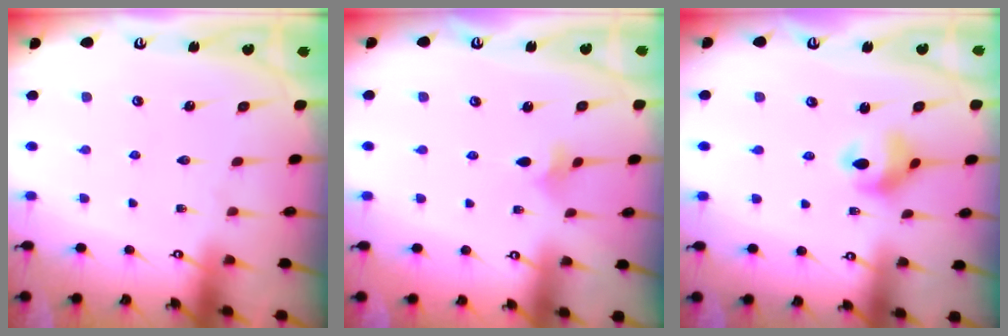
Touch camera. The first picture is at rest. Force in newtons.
{"total": 2.4, "press": 2.3, "slide": 0.5}
{"total": 7.3, "press": 7.3, "slide": 0.5}